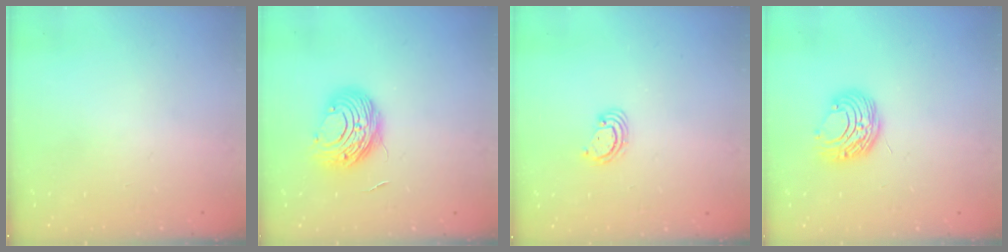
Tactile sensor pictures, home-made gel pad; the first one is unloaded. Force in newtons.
{"total": 9.6, "press": 9.5, "slide": 1.2}
{"total": 2.5, "press": 2.5, "slide": 0.3}
{"total": 9.5, "press": 9.4, "slide": 0.9}